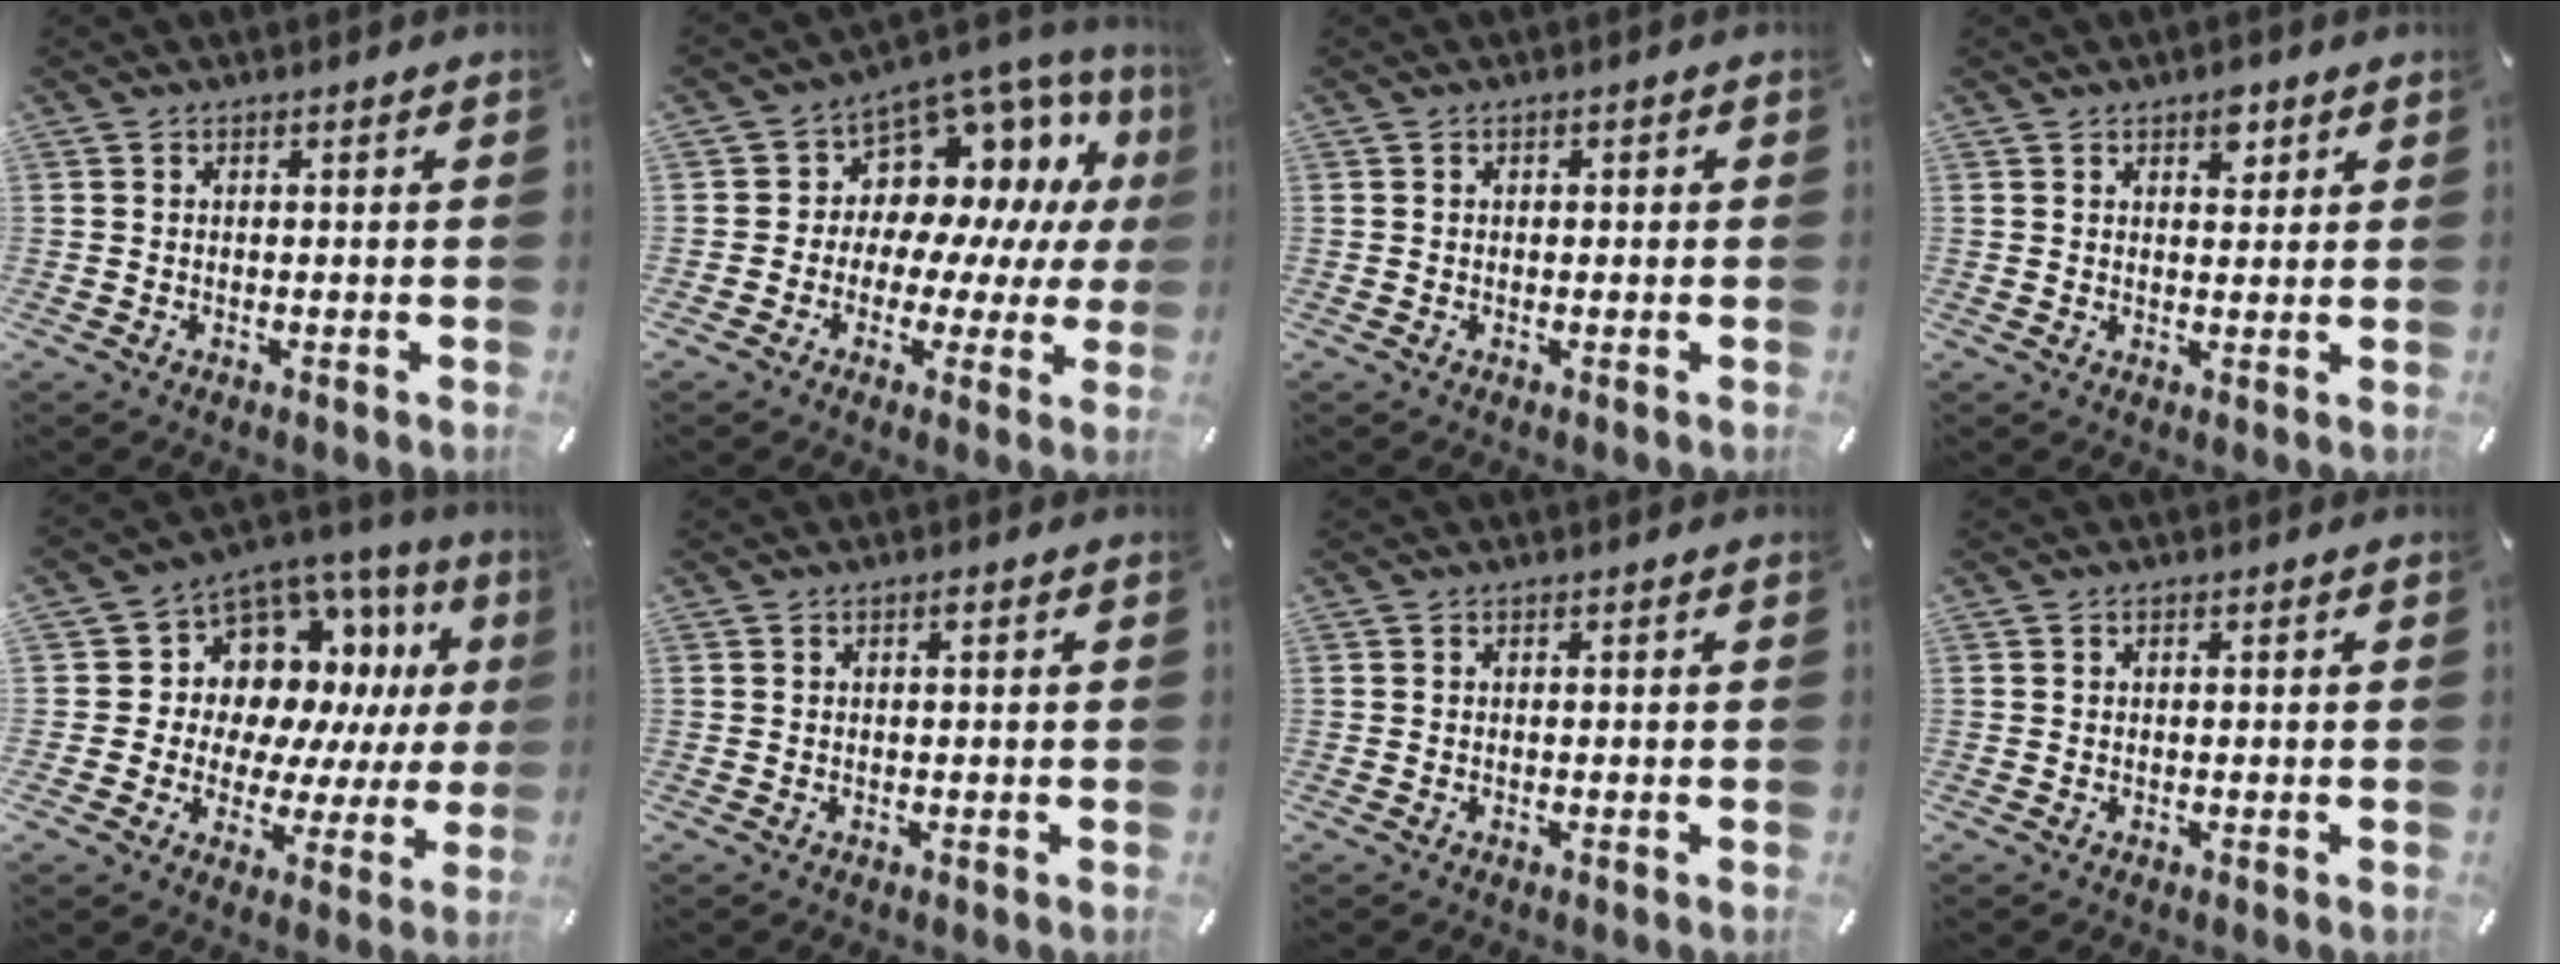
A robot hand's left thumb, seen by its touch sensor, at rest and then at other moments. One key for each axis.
{"total": 9.0, "fx": 5.0, "fy": 7.2, "fz": 2.0, "tx": -0.042, "ty": -0.072, "tz": 0.094}
{"total": 0.8, "fx": -0.1, "fy": 0.7, "fz": 0.4, "tx": -0.007, "ty": 0.005, "tz": -0.004}
{"total": 4.0, "fx": 2.3, "fy": 2.4, "fz": 2.2, "tx": -0.008, "ty": -0.010, "tz": 0.031}
{"total": 10.5, "fx": 5.2, "fy": 8.4, "fz": 3.5, "tx": -0.064, "ty": -0.074, "tz": 0.101}
{"total": 0.8, "fx": 0.3, "fy": 0.1, "fz": 0.8, "tx": -0.016, "ty": 0.002, "tz": 0.004}
{"total": 0.0}
{"total": 0.0}